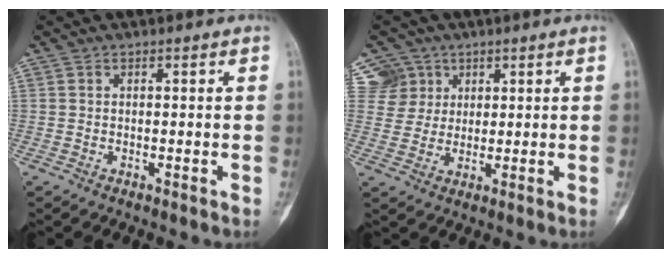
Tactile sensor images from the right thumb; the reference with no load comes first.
{"total": 6.4, "force": [3.1, 5.6, 0.3], "torque": [0.024, -0.007, 0.063]}